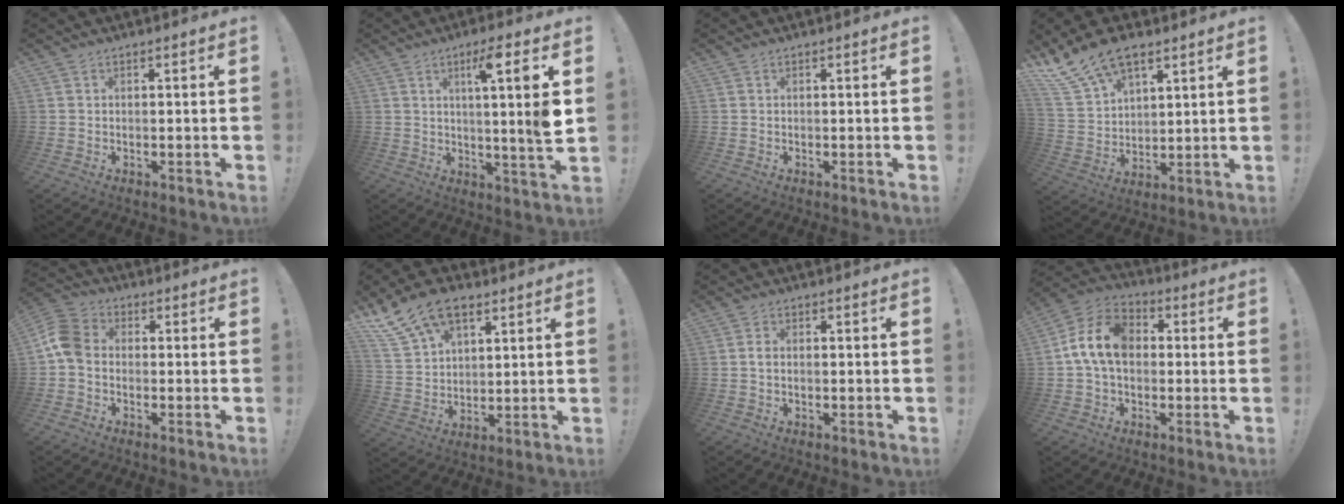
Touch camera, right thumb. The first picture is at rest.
{"total": 11.1, "force": [2.4, -0.7, 10.8], "torque": [-0.164, -0.008, 0.020]}
{"total": 0.0}
{"total": 13.7, "force": [9.7, 6.7, 6.9], "torque": [-0.126, -0.057, 0.184]}
{"total": 8.7, "force": [-1.2, 6.5, 5.7], "torque": [-0.122, 0.019, -0.015]}
{"total": 14.1, "force": [8.9, 8.0, 7.5], "torque": [-0.134, -0.044, 0.169]}
{"total": 1.2, "force": [-0.2, 0.6, 1.1], "torque": [-0.020, 0.004, -0.003]}
{"total": 13.3, "force": [1.0, 9.4, 9.3], "torque": [-0.179, 0.022, 0.023]}